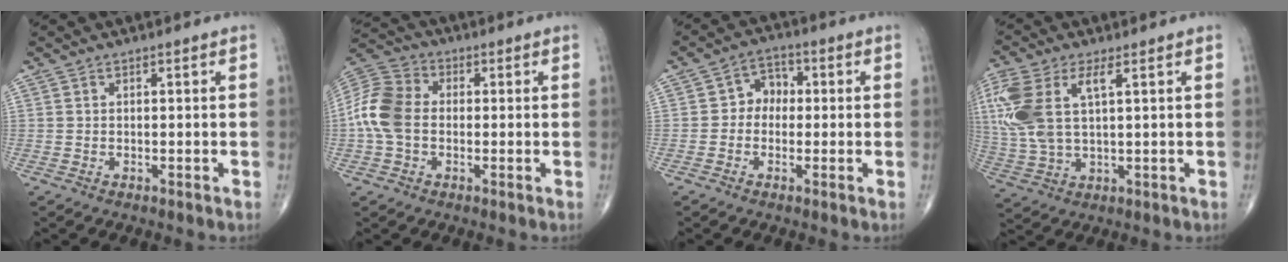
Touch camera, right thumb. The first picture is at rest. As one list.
[{"total": 10.5, "force": [-0.9, 7.6, 7.3], "torque": [-0.149, 0.030, -0.030]}, {"total": 5.0, "force": [-0.3, 4.2, 2.7], "torque": [-0.012, 0.023, -0.019]}, {"total": 14.1, "force": [3.7, 6.9, 11.7], "torque": [-0.294, 0.008, 0.078]}]